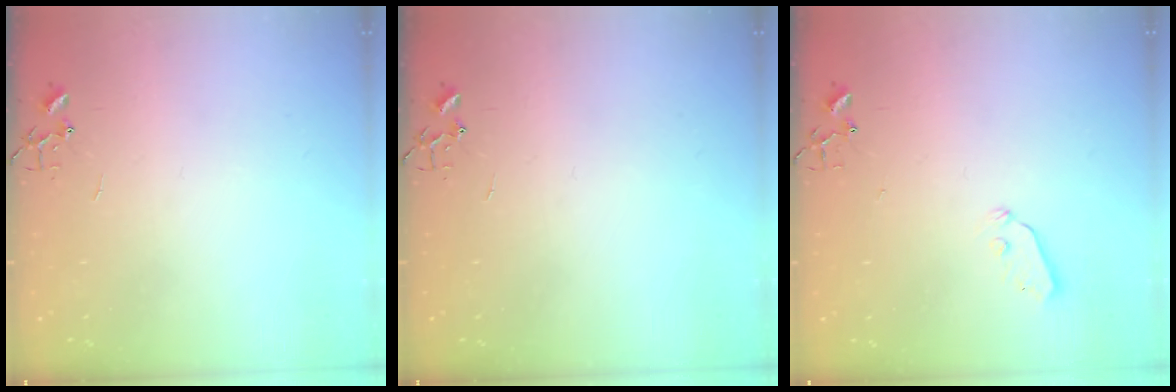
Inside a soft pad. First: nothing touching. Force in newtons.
{"total": 0.0}
{"total": 4.3, "press": 4.3, "slide": 0.7}